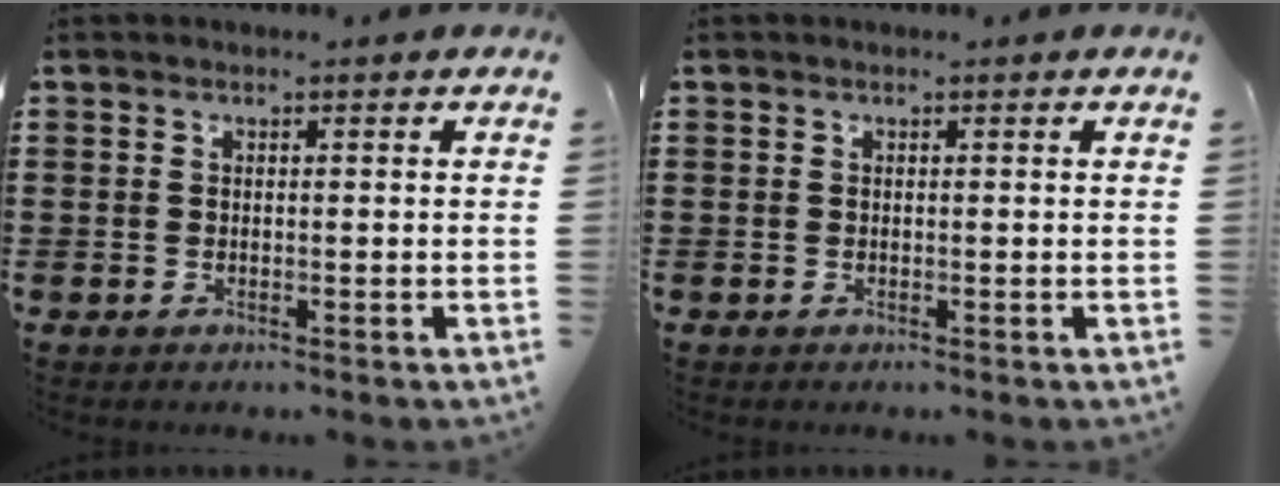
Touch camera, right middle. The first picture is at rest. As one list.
[{"total": 0.0}]